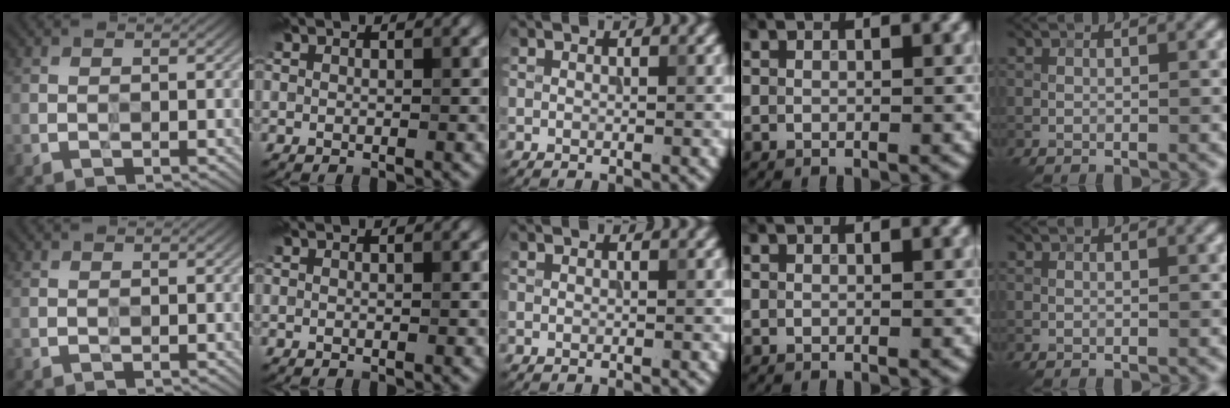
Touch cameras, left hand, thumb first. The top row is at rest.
{}